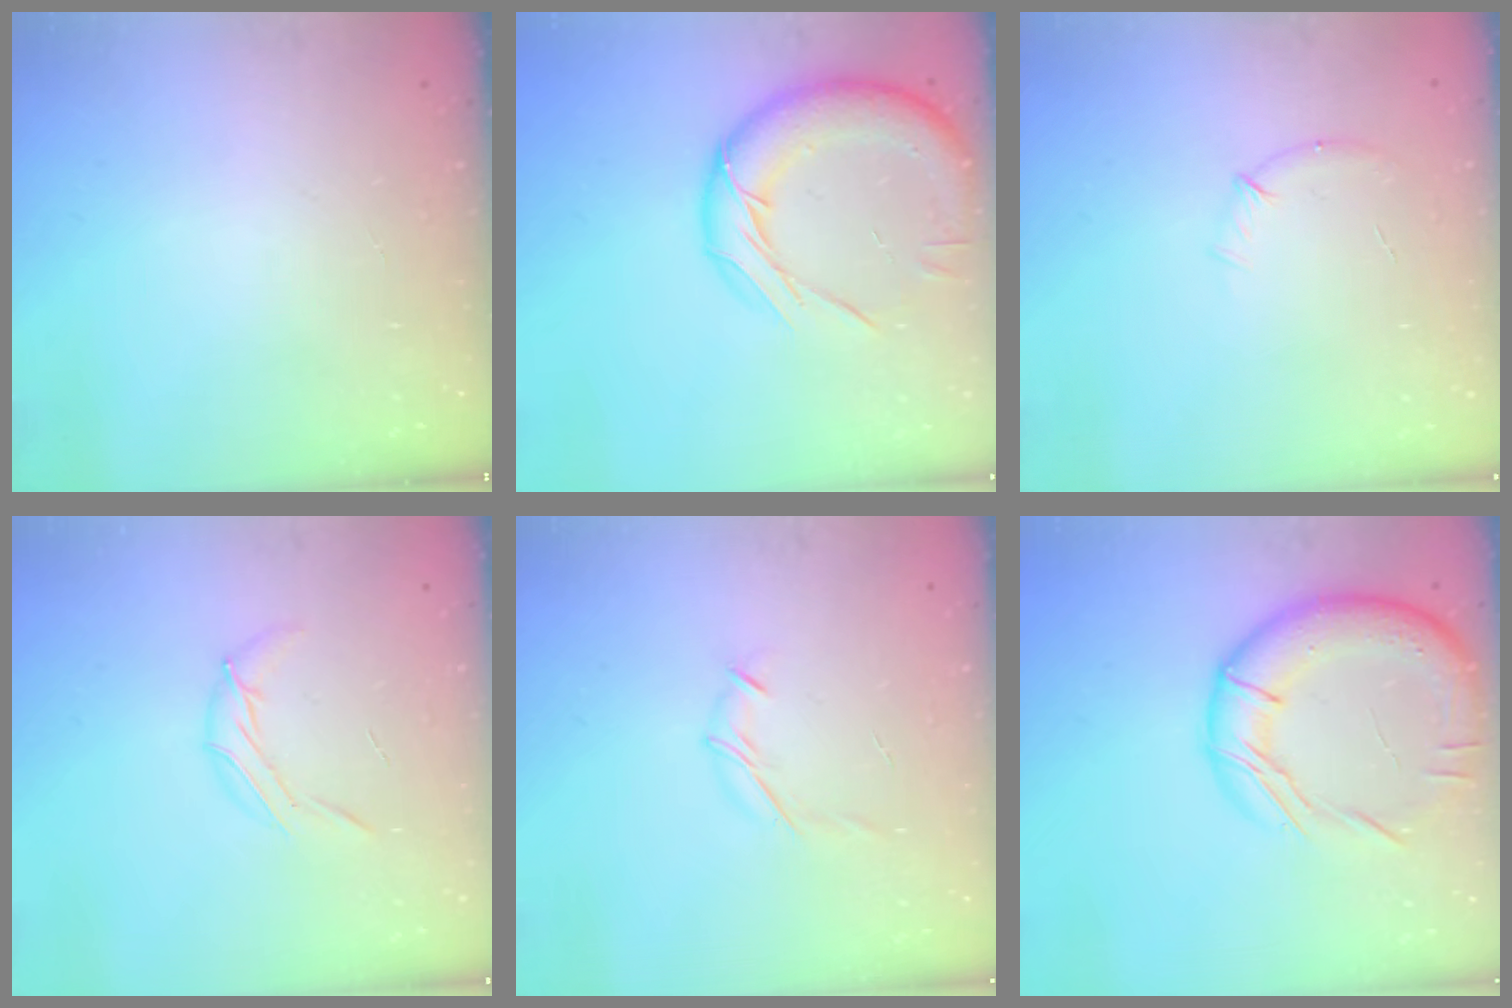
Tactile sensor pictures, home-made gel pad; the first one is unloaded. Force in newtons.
{"total": 17.3, "press": 17.2, "slide": 1.8}
{"total": 6.3, "press": 6.2, "slide": 1.3}
{"total": 7.4, "press": 7.2, "slide": 1.3}
{"total": 6.7, "press": 6.6, "slide": 1.3}
{"total": 17.5, "press": 17.3, "slide": 2.1}